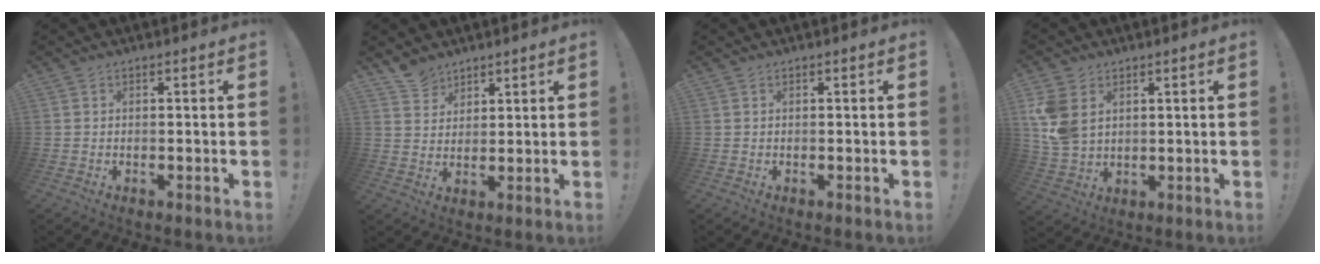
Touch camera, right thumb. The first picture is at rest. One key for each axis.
{"total": 5.8, "fx": 4.9, "fy": 3.1, "fz": 0.7, "tx": -0.011, "ty": -0.032, "tz": 0.095}
{"total": 0.0}
{"total": 9.8, "fx": 3.6, "fy": 7.0, "fz": 5.8, "tx": -0.118, "ty": -0.007, "tz": 0.073}